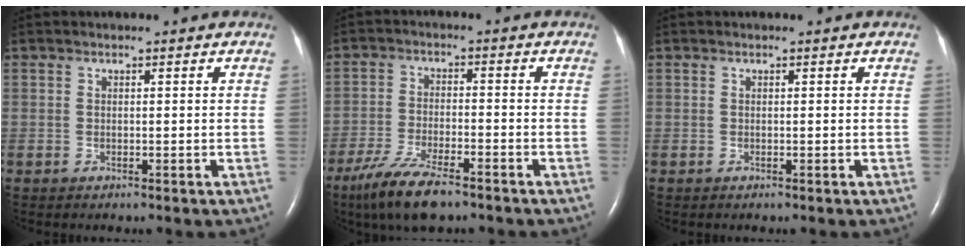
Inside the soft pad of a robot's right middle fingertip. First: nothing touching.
{"total": 9.4, "force": [-6.8, 2.0, 6.2], "torque": [-0.123, -0.021, -0.120]}
{"total": 0.0}